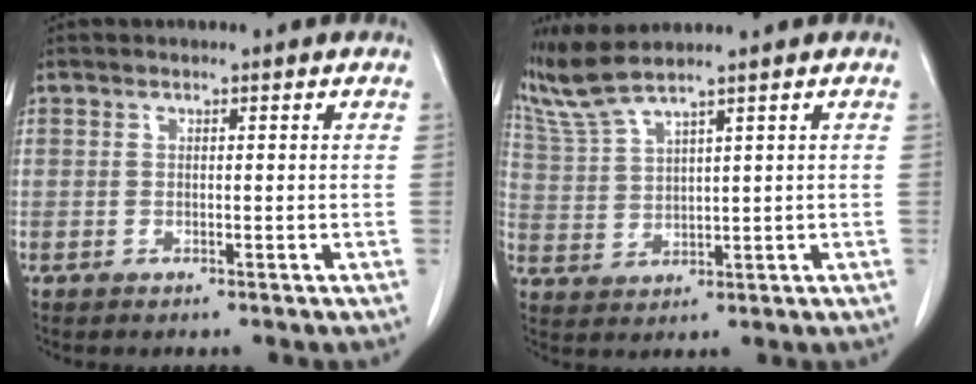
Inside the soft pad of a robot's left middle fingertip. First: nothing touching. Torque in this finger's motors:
{"motor_torque": [0.65, -0.78, 0.01, 0.03]}